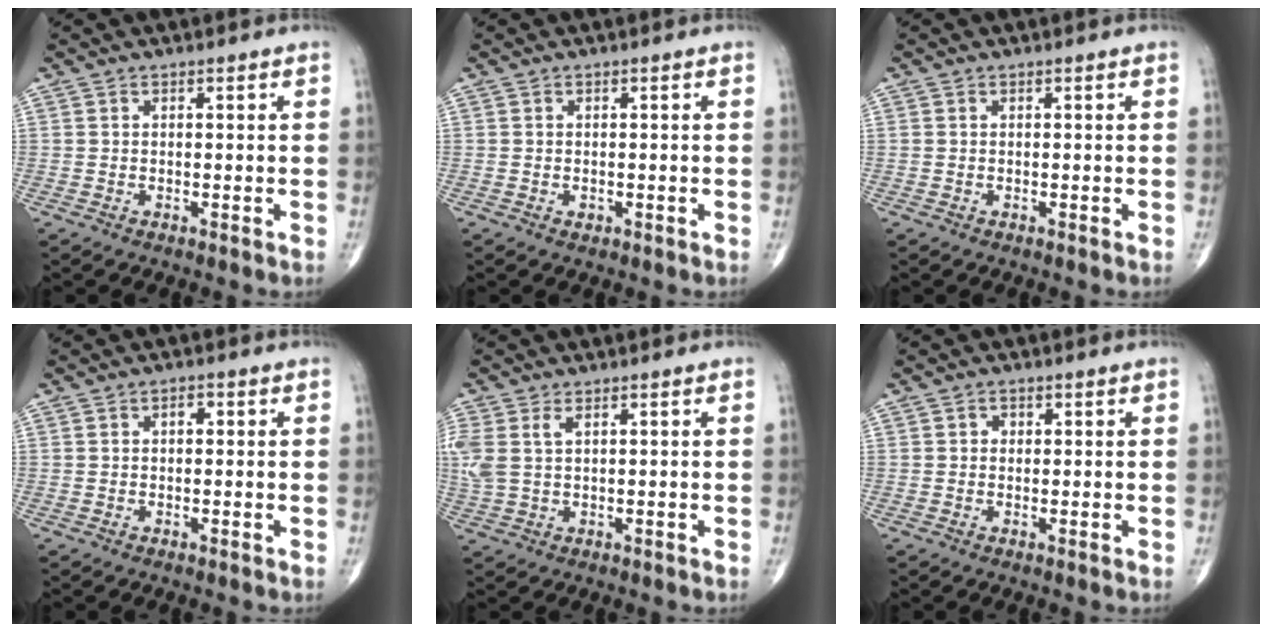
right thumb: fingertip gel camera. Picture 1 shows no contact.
{"total": 0.7, "force": [-0.2, 0.6, 0.4], "torque": [-0.003, 0.000, -0.002]}
{"total": 0.0}
{"total": 1.2, "force": [0.3, 0.8, 0.9], "torque": [-0.011, 0.004, 0.002]}
{"total": 6.2, "force": [1.9, 3.4, 4.8], "torque": [-0.140, 0.013, 0.047]}
{"total": 1.3, "force": [0.3, 1.1, 0.5], "torque": [0.001, 0.002, 0.002]}